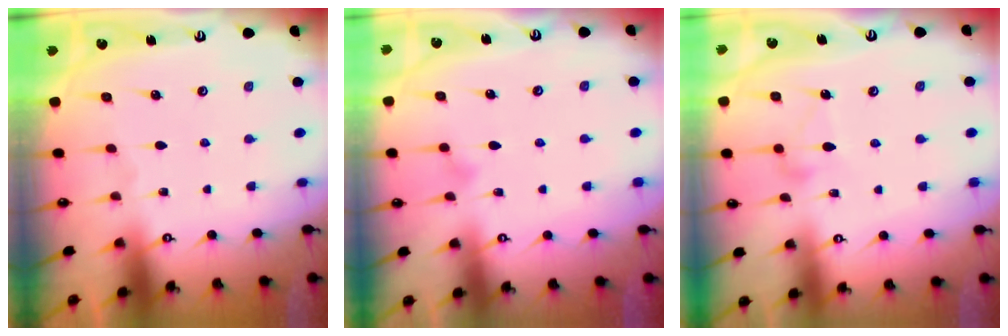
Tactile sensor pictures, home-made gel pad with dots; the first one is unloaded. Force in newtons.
{"total": 6.1, "press": 6.1, "slide": 0.3}
{"total": 7.5, "press": 7.5, "slide": 0.4}